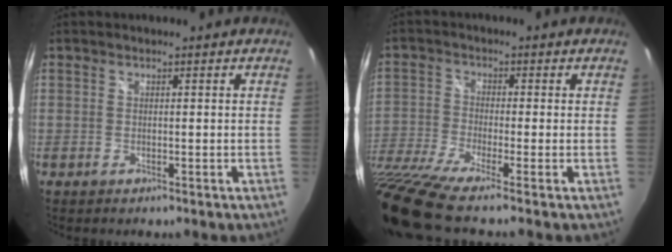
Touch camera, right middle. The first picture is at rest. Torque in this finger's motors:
{"motor_torque": [1.09, -1.05, 0.68, 0.21]}